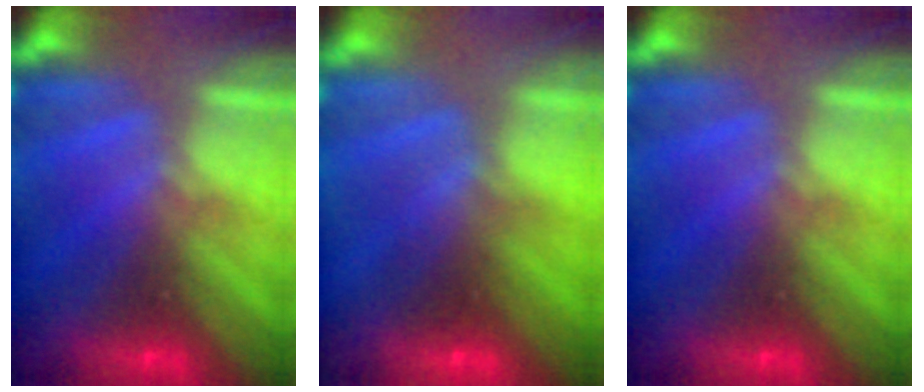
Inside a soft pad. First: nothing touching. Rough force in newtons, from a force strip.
{"total": 2.8}
{"total": 0.0}